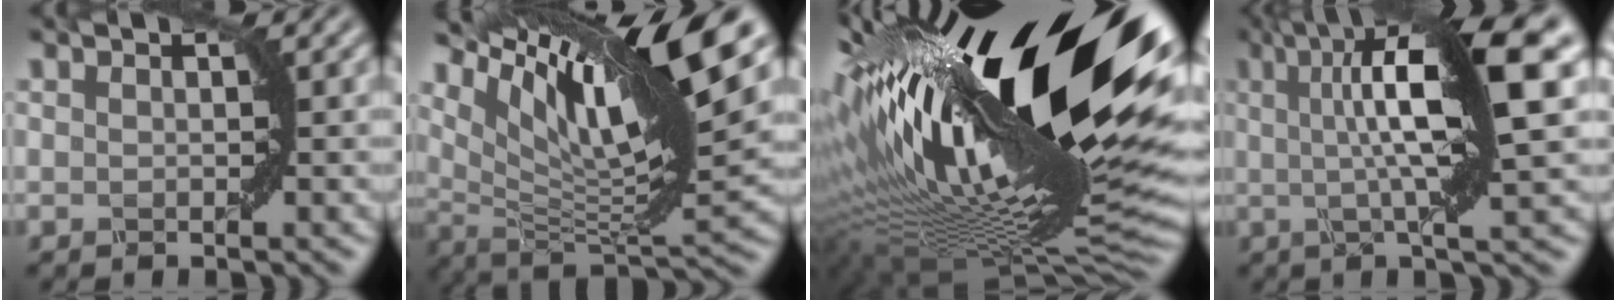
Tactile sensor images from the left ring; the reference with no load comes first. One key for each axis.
{"total": 14.2, "fx": 6.7, "fy": 3.3, "fz": 12.1, "tx": -0.204, "ty": 0.014, "tz": 0.132}
{"total": 21.3, "fx": 4.8, "fy": 7.5, "fz": 19.4, "tx": -0.345, "ty": -0.025, "tz": 0.093}
{"total": 12.1, "fx": 2.5, "fy": 2.4, "fz": 11.6, "tx": -0.153, "ty": 0.017, "tz": 0.033}